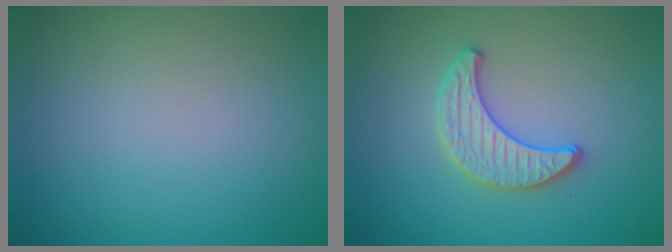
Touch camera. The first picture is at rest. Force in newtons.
{"total": 2.4, "press": 2.4, "slide": 0.1}